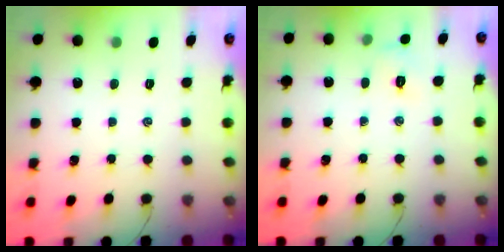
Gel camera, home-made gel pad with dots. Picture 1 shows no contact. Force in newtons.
{"total": 6.4, "press": 6.1, "slide": 1.9}